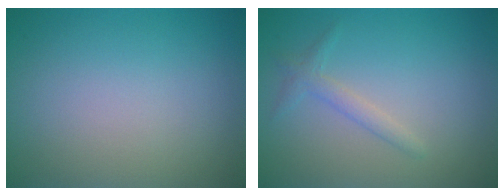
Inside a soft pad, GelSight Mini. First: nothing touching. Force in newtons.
{"total": 1.4, "press": 1.4, "slide": 0.1}